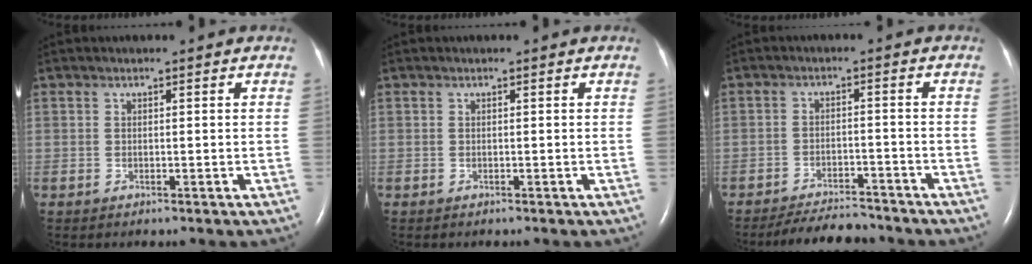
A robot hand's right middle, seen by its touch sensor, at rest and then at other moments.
{"total": 0.0}
{"total": 7.4, "force": [-7.0, 1.4, 1.8], "torque": [-0.030, -0.010, -0.110]}